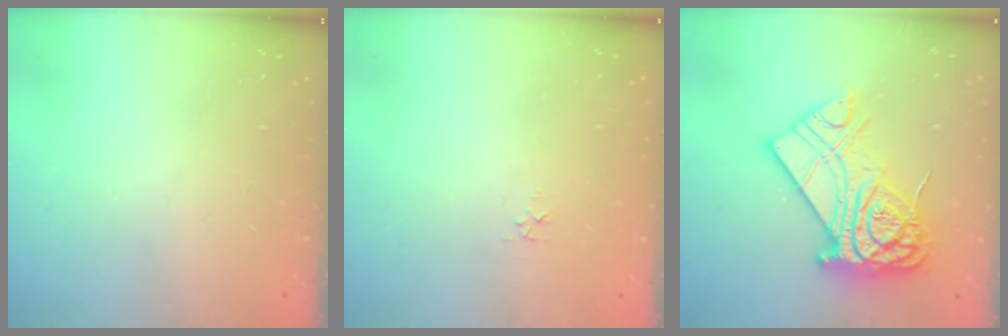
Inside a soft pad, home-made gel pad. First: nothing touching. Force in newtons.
{"total": 3.6, "press": 3.6, "slide": 0.4}
{"total": 20.2, "press": 20.1, "slide": 1.9}